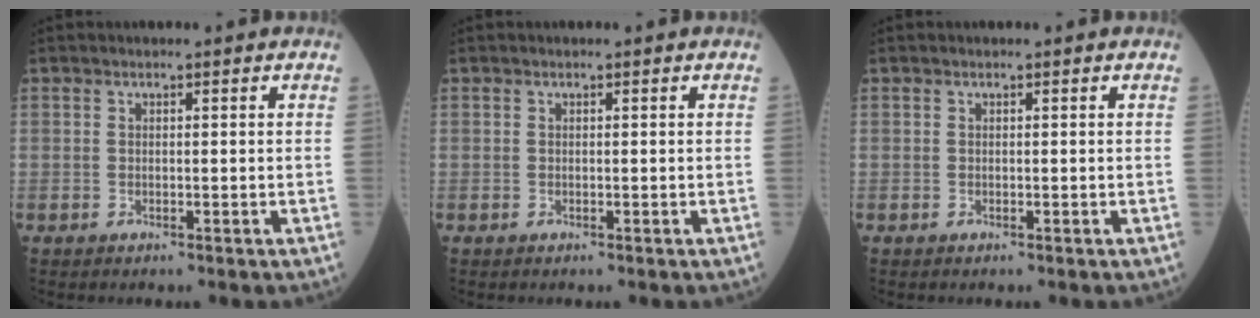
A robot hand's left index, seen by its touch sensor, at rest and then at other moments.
{"total": 0.0}
{"total": 0.0}